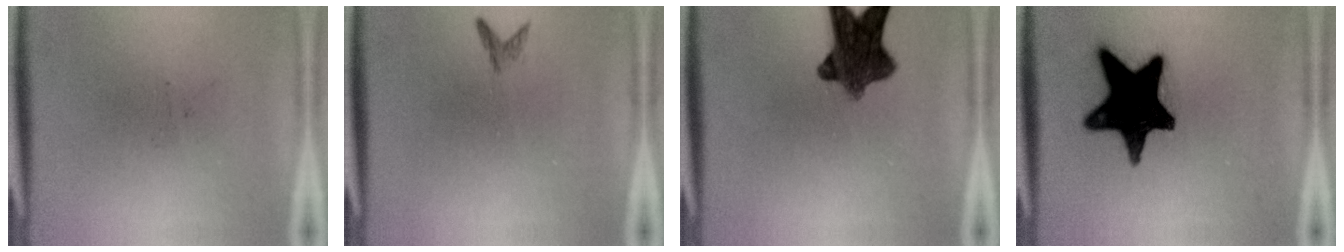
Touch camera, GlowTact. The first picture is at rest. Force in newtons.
{"total": 0.8}
{"total": 9.4}
{"total": 17.7}